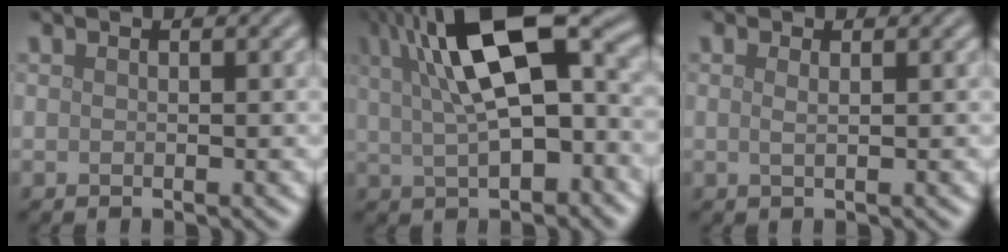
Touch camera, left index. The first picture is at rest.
{"total": 12.7, "force": [3.2, 5.3, 11.1], "torque": [-0.189, 0.015, 0.051]}
{"total": 1.4, "force": [0.7, 0.6, 1.0], "torque": [-0.013, -0.007, 0.000]}